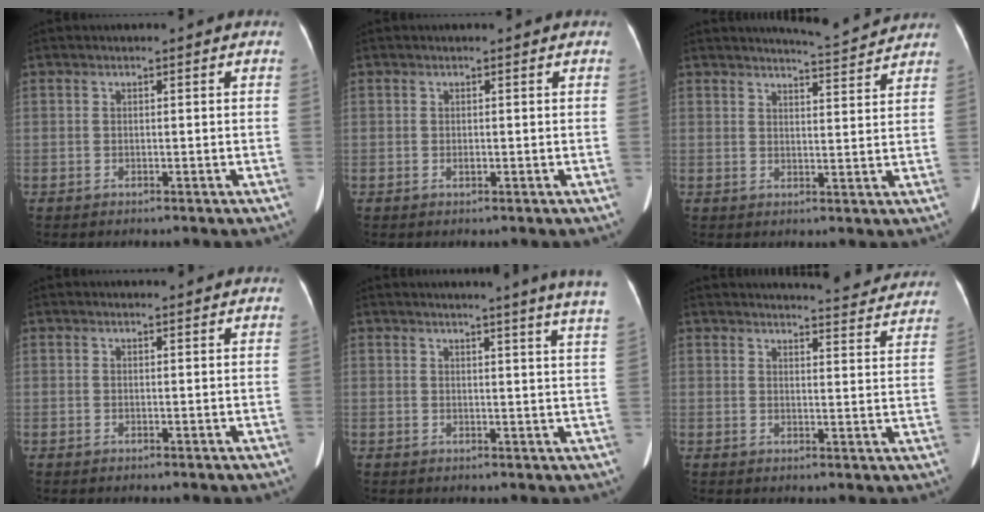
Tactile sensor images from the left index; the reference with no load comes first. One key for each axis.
{"total": 0.5, "fx": -0.1, "fy": 0.3, "fz": 0.5, "tx": -0.010, "ty": 0.002, "tz": -0.003}
{"total": 5.9, "fx": 5.9, "fy": -0.4, "fz": 0.6, "tx": -0.024, "ty": -0.005, "tz": 0.073}
{"total": 2.2, "fx": 2.2, "fy": 0.3, "fz": 0.5, "tx": -0.012, "ty": 0.009, "tz": 0.024}
{"total": 13.0, "fx": 11.5, "fy": -1.5, "fz": 6.0, "tx": -0.078, "ty": -0.053, "tz": 0.112}
{"total": 16.1, "fx": 15.6, "fy": 1.9, "fz": 3.7, "tx": -0.031, "ty": -0.048, "tz": 0.160}